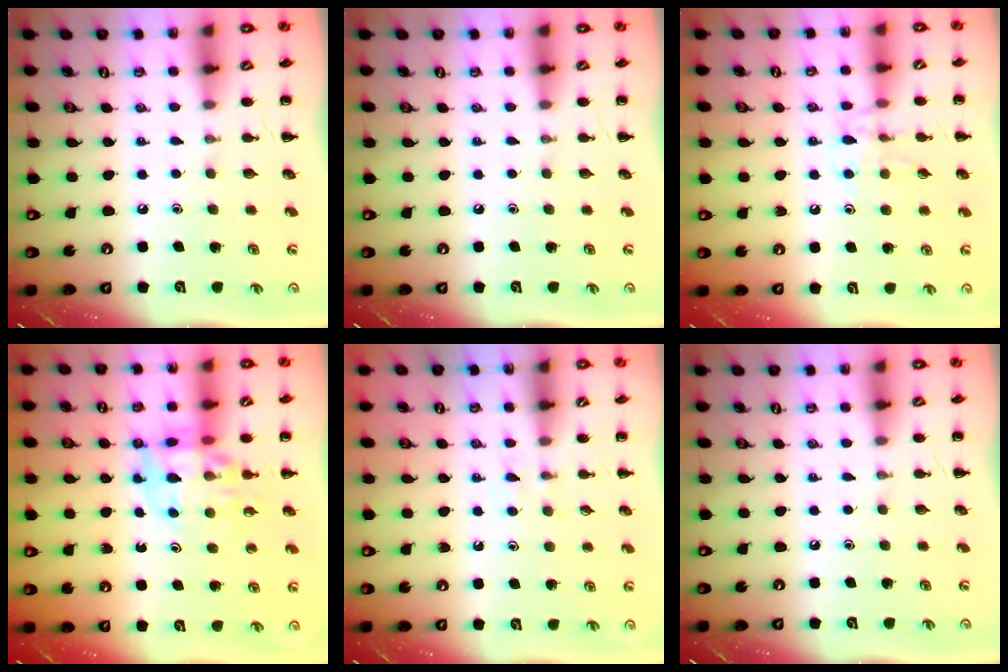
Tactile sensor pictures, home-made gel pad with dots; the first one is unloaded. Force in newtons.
{"total": 0.0}
{"total": 8.5, "press": 8.4, "slide": 1.0}
{"total": 10.1, "press": 9.6, "slide": 3.1}
{"total": 3.1, "press": 2.8, "slide": 1.3}
{"total": 0.0}